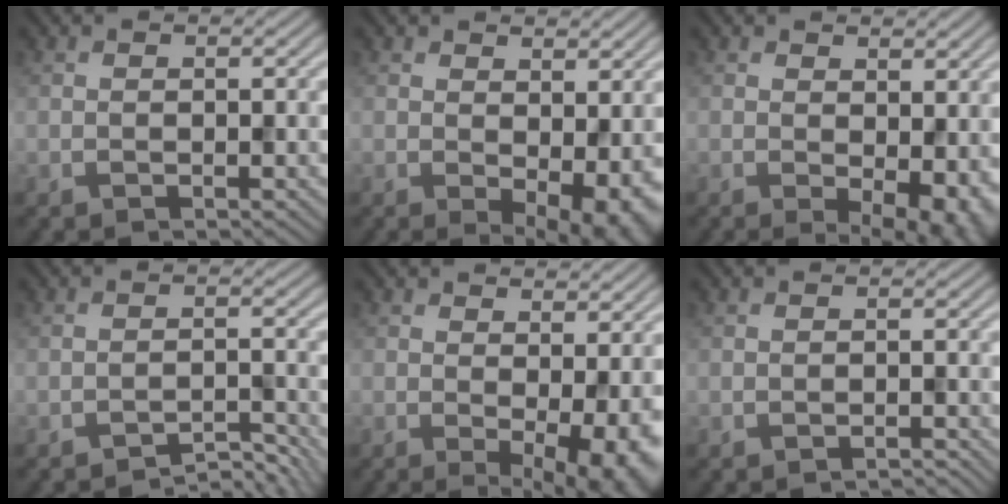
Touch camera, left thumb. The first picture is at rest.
{"total": 5.7, "force": [0.2, 2.6, 5.1], "torque": [-0.074, -0.011, 0.014]}
{"total": 5.4, "force": [-0.2, 2.5, 4.8], "torque": [-0.067, -0.012, 0.008]}
{"total": 3.1, "force": [-2.9, 0.3, 1.1], "torque": [-0.012, 0.010, -0.049]}
{"total": 6.8, "force": [-0.1, 2.1, 6.5], "torque": [-0.092, -0.010, 0.009]}
{"total": 1.0, "force": [-0.9, 0.1, 0.3], "torque": [0.000, 0.005, -0.020]}